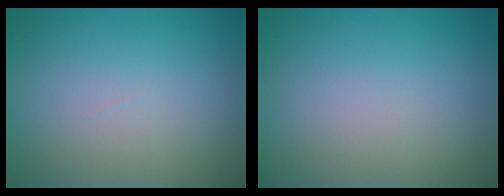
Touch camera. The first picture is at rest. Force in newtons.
{"total": 0.0}